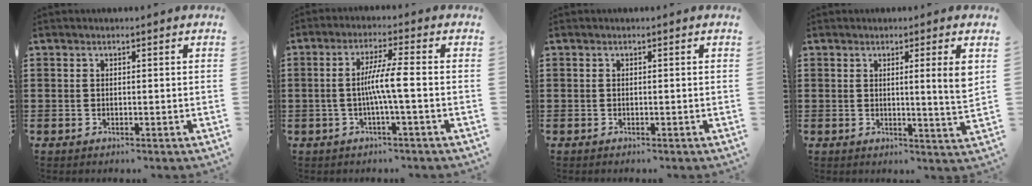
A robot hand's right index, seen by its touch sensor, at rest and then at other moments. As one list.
[{"total": 5.5, "force": [-0.9, -0.2, 5.5], "torque": [-0.099, -0.002, -0.021]}, {"total": 0.0}, {"total": 4.4, "force": [1.5, -0.6, 4.1], "torque": [-0.063, -0.015, 0.018]}]